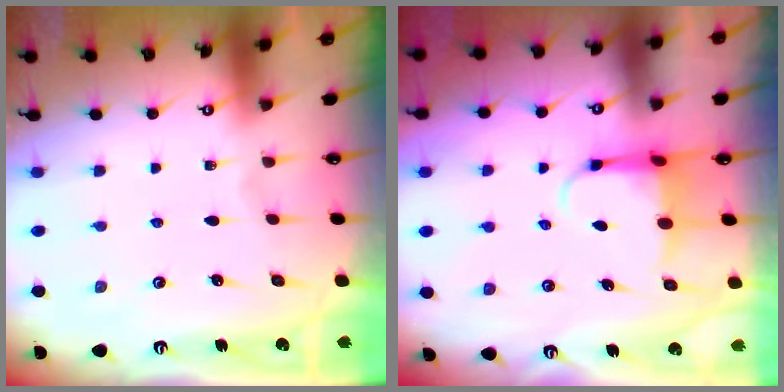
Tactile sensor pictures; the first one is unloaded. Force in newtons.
{"total": 4.7, "press": 4.5, "slide": 1.2}